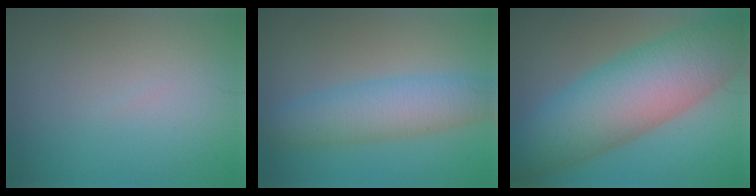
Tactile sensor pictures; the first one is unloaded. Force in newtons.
{"total": 5.4, "press": 5.4, "slide": 0.1}
{"total": 12.4, "press": 12.4, "slide": 0.4}